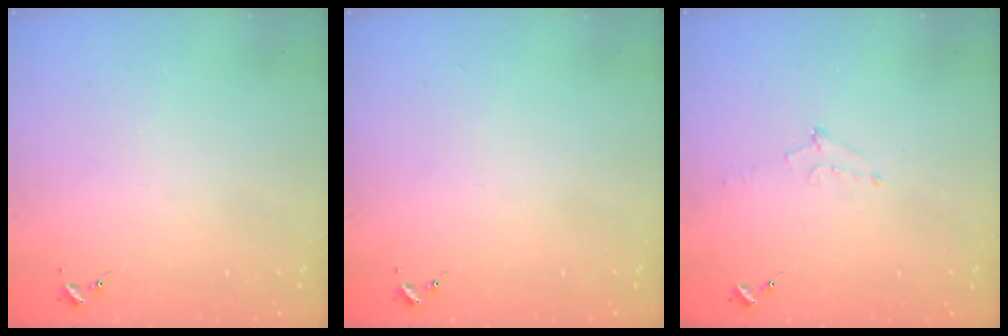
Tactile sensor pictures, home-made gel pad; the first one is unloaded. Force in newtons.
{"total": 0.0}
{"total": 6.8, "press": 6.7, "slide": 1.0}